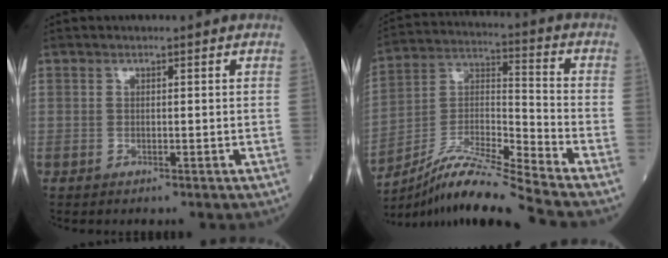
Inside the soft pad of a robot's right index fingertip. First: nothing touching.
{"total": 14.1, "force": [-12.5, -2.1, 6.3], "torque": [-0.121, 0.007, -0.229]}